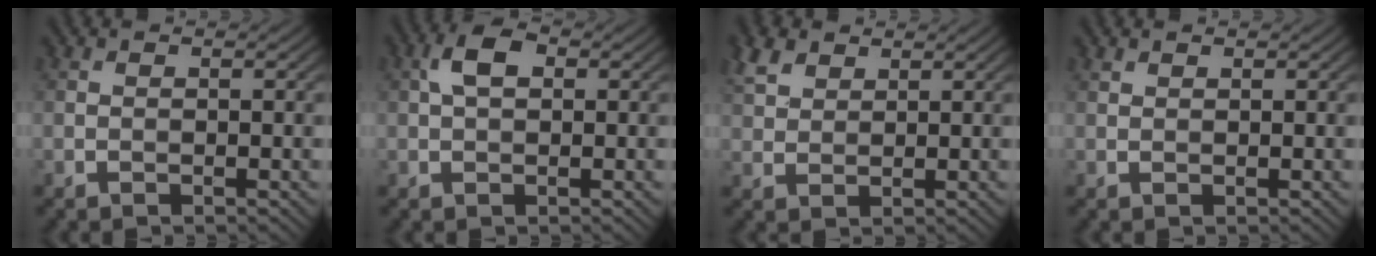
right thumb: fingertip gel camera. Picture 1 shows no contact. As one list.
[{"total": 3.6, "force": [0.8, 2.0, 2.9], "torque": [-0.061, 0.012, 0.011]}, {"total": 3.9, "force": [2.5, 2.3, 1.9], "torque": [-0.051, 0.008, 0.054]}, {"total": 0.7, "force": [0.7, 0.3, 0.2], "torque": [-0.006, 0.000, 0.015]}]